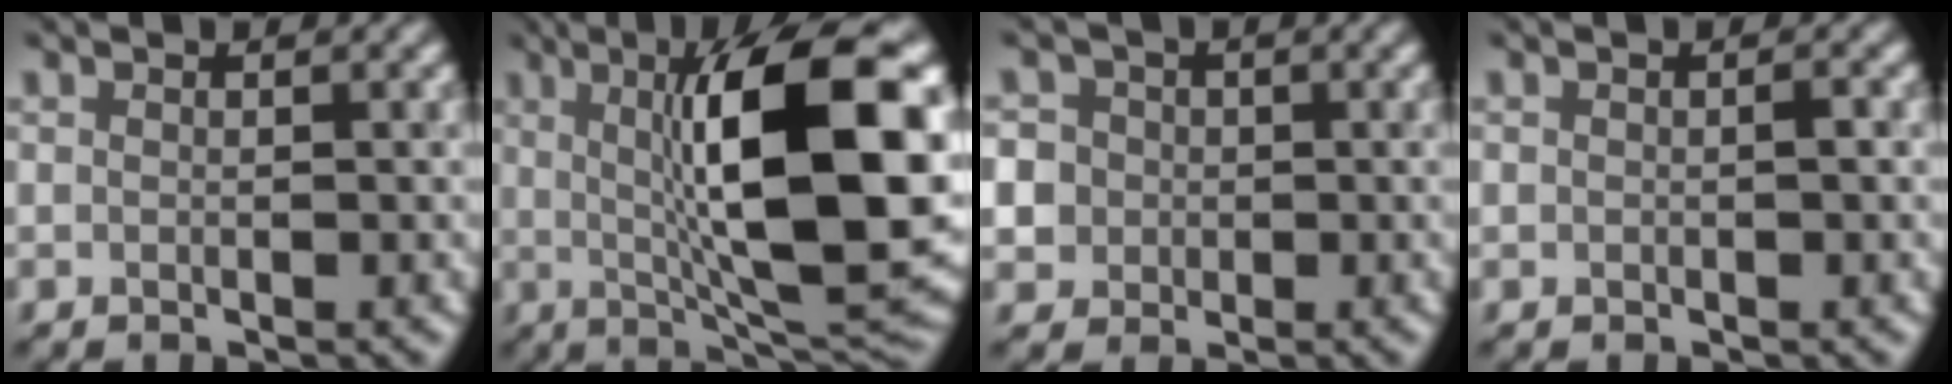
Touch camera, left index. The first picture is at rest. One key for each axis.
{"total": 14.4, "fx": 2.1, "fy": 3.7, "fz": 13.7, "tx": -0.179, "ty": 0.003, "tz": 0.029}
{"total": 6.7, "fx": -0.7, "fy": 6.4, "fz": 1.8, "tx": -0.037, "ty": 0.019, "tz": -0.039}
{"total": 0.7, "fx": -0.1, "fy": 0.4, "fz": 0.5, "tx": -0.009, "ty": 0.001, "tz": -0.002}